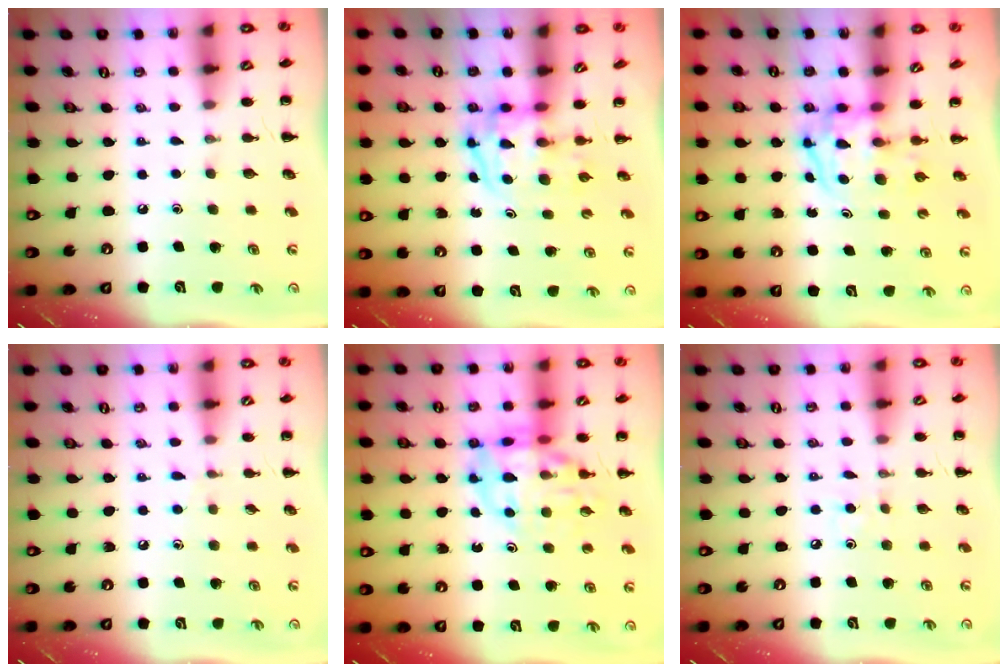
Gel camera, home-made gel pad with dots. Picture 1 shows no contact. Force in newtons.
{"total": 3.8, "press": 3.7, "slide": 0.6}
{"total": 3.6, "press": 3.5, "slide": 0.5}
{"total": 5.1, "press": 4.8, "slide": 1.8}
{"total": 14.2, "press": 13.8, "slide": 3.4}
{"total": 2.5, "press": 2.3, "slide": 0.8}